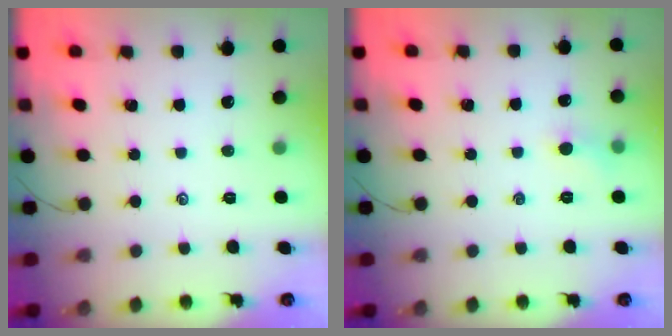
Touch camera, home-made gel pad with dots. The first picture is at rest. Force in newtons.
{"total": 3.8, "press": 3.5, "slide": 1.2}